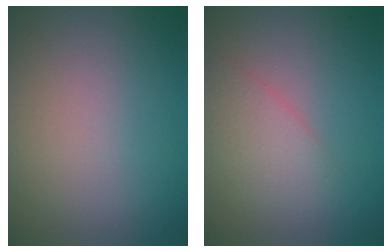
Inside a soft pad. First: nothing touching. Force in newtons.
{"total": 2.3, "press": 2.3, "slide": 0.2}